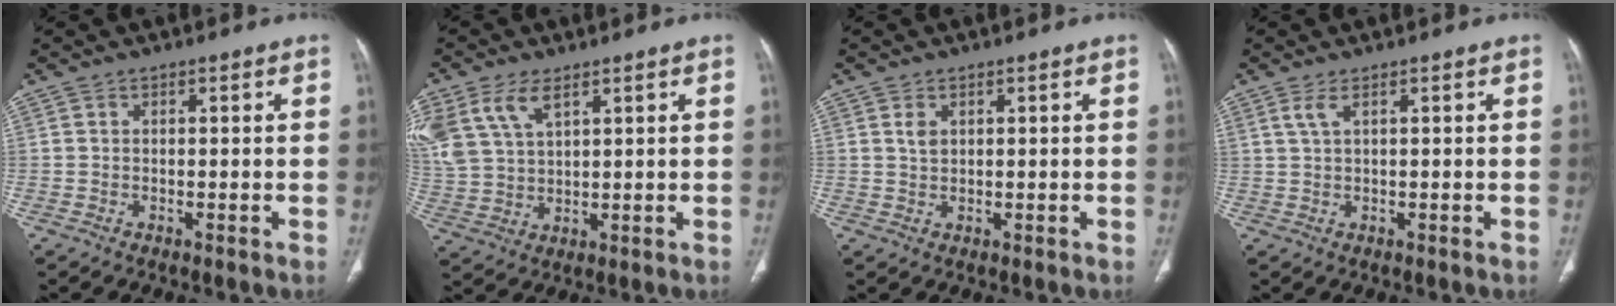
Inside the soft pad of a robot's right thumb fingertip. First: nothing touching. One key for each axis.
{"total": 11.1, "fx": 5.9, "fy": 5.9, "fz": 7.4, "tx": -0.166, "ty": -0.003, "tz": 0.129}
{"total": 1.9, "fx": 0.9, "fy": 1.2, "fz": 1.2, "tx": -0.022, "ty": -0.003, "tz": 0.023}
{"total": 2.2, "fx": 1.2, "fy": 0.4, "fz": 1.8, "tx": -0.048, "ty": 0.002, "tz": 0.032}